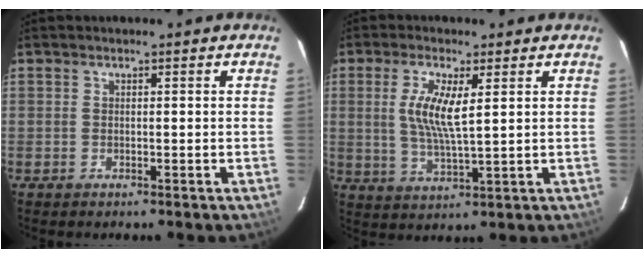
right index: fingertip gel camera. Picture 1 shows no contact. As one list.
[{"total": 7.5, "force": [1.8, 1.7, 7.0], "torque": [-0.141, -0.003, 0.035]}]